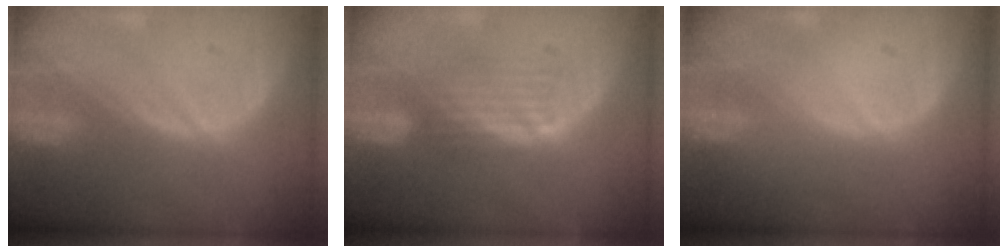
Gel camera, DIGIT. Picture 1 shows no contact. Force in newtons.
{"total": 4.8, "press": 4.2, "slide": 2.5}
{"total": 0.0}